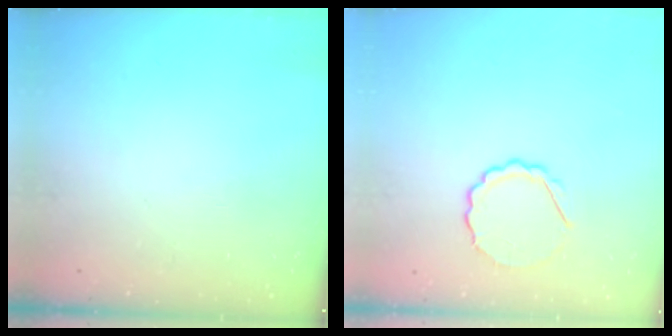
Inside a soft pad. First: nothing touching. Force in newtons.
{"total": 5.4, "press": 5.2, "slide": 1.3}